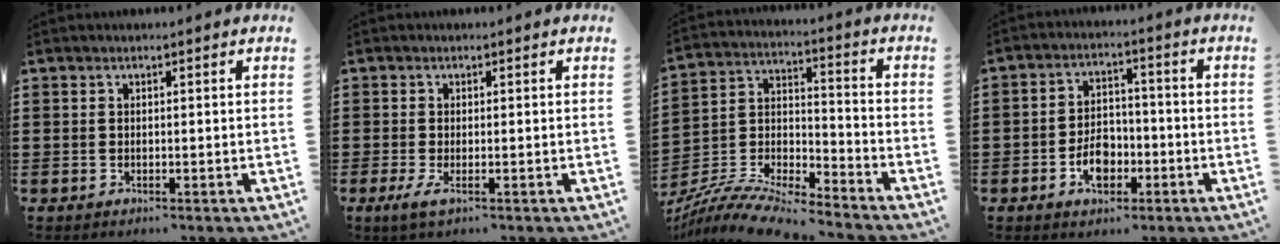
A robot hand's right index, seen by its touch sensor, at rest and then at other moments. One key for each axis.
{"total": 1.5, "fx": -0.4, "fy": 0.5, "fz": 1.4, "tx": -0.031, "ty": -0.007, "tz": -0.009}
{"total": 9.5, "fx": -9.0, "fy": 0.7, "fz": 2.8, "tx": -0.067, "ty": 0.006, "tz": -0.183}
{"total": 5.3, "fx": -2.2, "fy": 3.6, "fz": 3.3, "tx": -0.049, "ty": -0.001, "tz": -0.043}